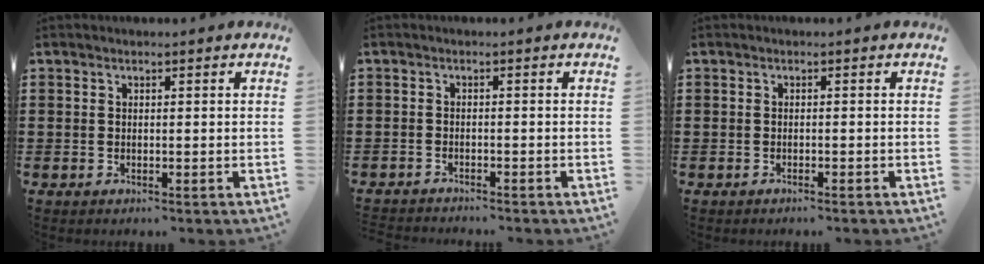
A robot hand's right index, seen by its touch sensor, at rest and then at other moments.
{"total": 1.2, "force": [-1.2, 0.0, -0.2], "torque": [0.000, 0.004, -0.026]}
{"total": 0.5, "force": [-0.5, -0.1, 0.2], "torque": [-0.005, -0.002, -0.009]}